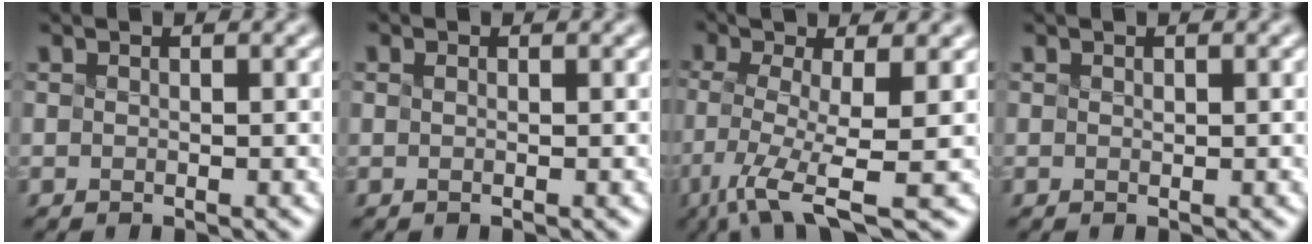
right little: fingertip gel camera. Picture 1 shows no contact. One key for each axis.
{"total": 1.0, "fx": -0.6, "fy": -0.5, "fz": -0.6, "tx": 0.006, "ty": -0.014, "tz": 0.000}
{"total": 5.2, "fx": -3.0, "fy": -0.1, "fz": 4.2, "tx": -0.092, "ty": -0.015, "tz": -0.028}
{"total": 0.7, "fx": -0.1, "fy": -0.5, "fz": -0.4, "tx": 0.001, "ty": -0.009, "tz": 0.010}